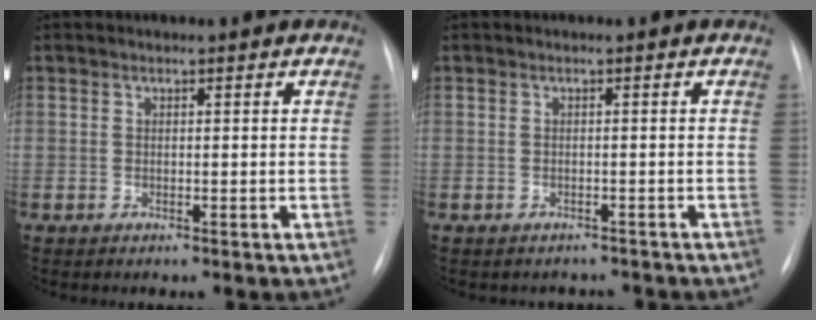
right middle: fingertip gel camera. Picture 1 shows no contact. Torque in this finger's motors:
{"motor_torque": [0.15, -0.24, -0.05, -0.01]}